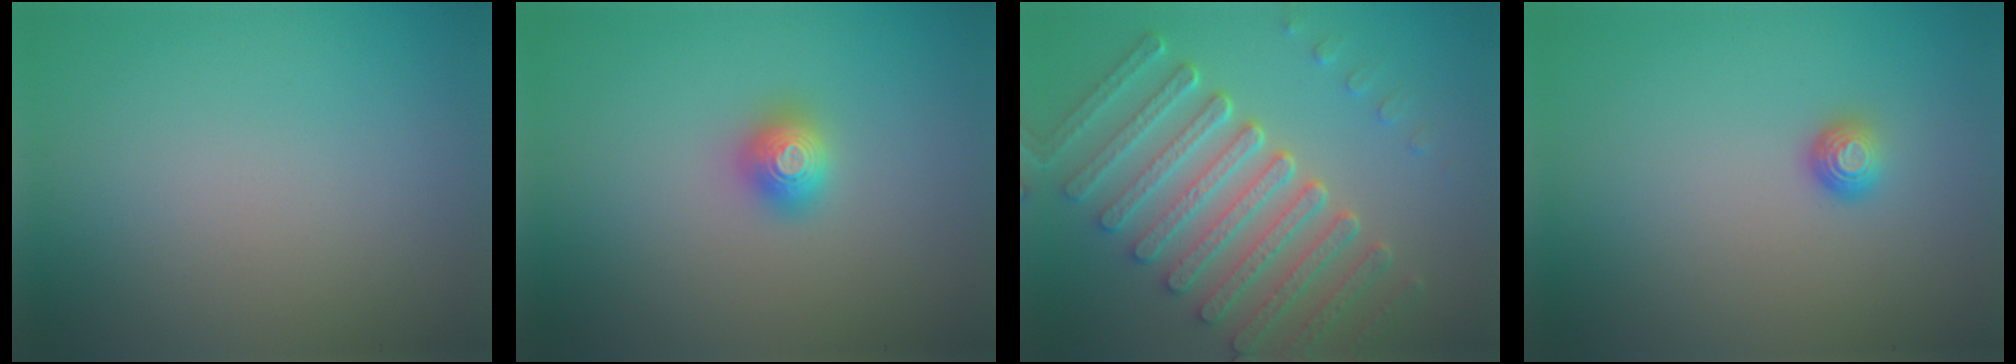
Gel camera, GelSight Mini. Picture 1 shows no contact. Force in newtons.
{"total": 1.6, "press": 1.6, "slide": 0.2}
{"total": 8.2, "press": 6.2, "slide": 5.4}
{"total": 1.3, "press": 1.0, "slide": 0.9}